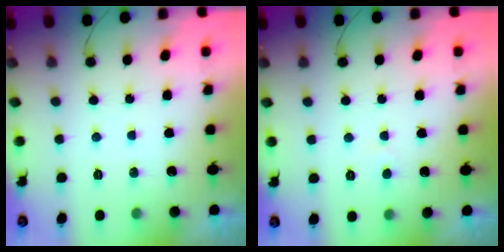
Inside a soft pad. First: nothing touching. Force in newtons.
{"total": 1.8, "press": 1.8, "slide": 0.2}